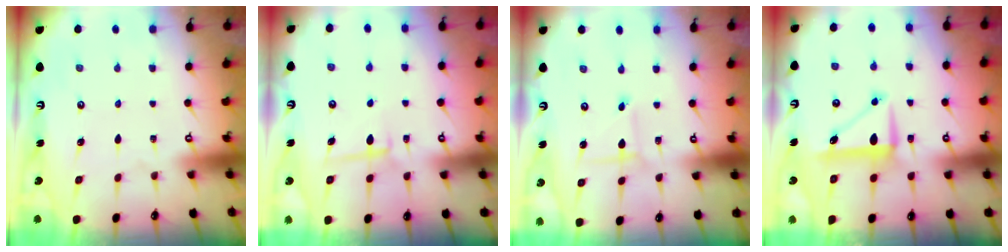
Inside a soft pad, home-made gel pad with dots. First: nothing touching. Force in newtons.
{"total": 6.6, "press": 6.5, "slide": 1.0}
{"total": 1.6, "press": 1.6, "slide": 0.1}
{"total": 8.1, "press": 8.1, "slide": 0.3}